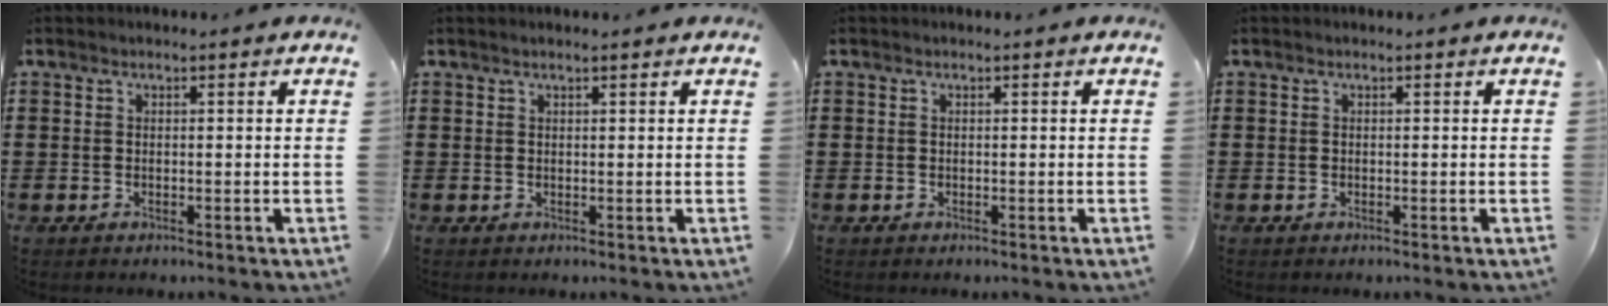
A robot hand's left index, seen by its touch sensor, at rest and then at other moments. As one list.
[{"total": 0.6, "force": [0.4, 0.0, 0.5], "torque": [-0.009, 0.000, 0.008]}, {"total": 0.0}, {"total": 0.0}]